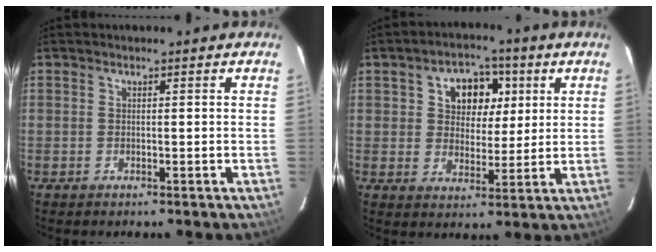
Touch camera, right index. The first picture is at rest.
{"total": 8.9, "force": [3.0, 6.8, 5.0], "torque": [-0.090, 0.021, 0.050]}